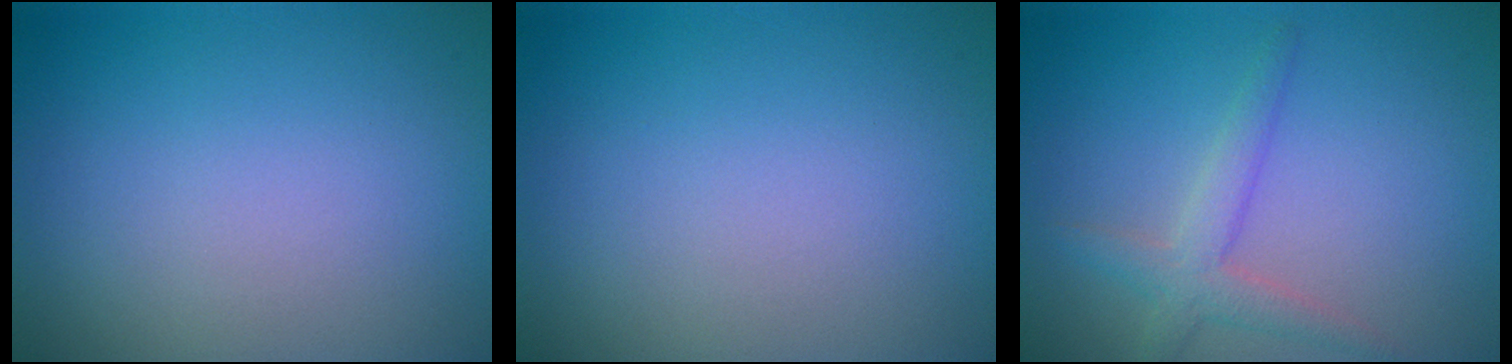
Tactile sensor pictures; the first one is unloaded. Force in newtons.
{"total": 0.0}
{"total": 2.6, "press": 2.6, "slide": 0.2}